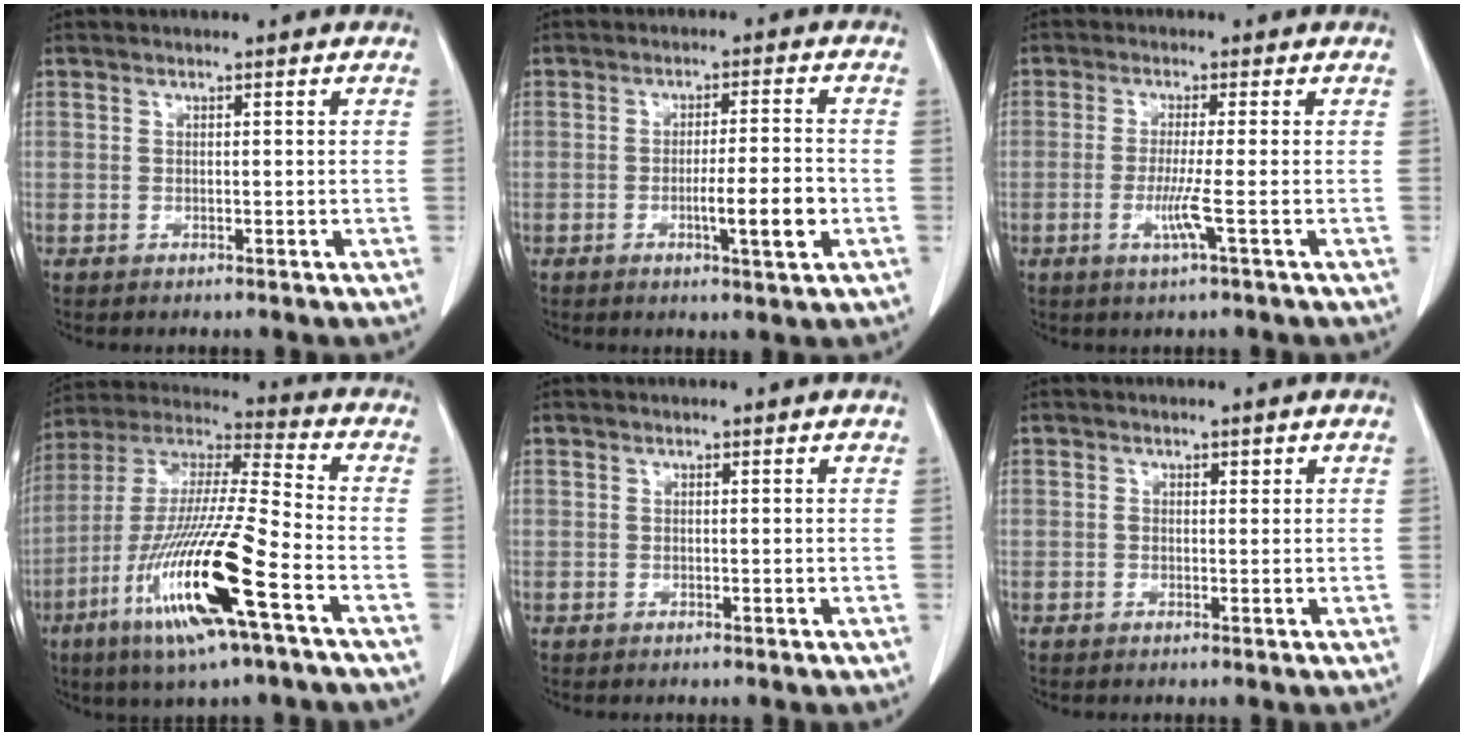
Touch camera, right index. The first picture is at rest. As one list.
[{"total": 6.4, "force": [-1.9, 0.2, 6.1], "torque": [-0.095, -0.006, -0.028]}, {"total": 4.1, "force": [-1.2, -0.8, 3.8], "torque": [-0.079, -0.011, -0.025]}, {"total": 19.9, "force": [-8.4, 1.0, 18.0], "torque": [-0.386, -0.034, -0.161]}, {"total": 0.0}, {"total": 1.1, "force": [0.4, 0.7, 0.7], "torque": [-0.013, 0.005, 0.006]}]